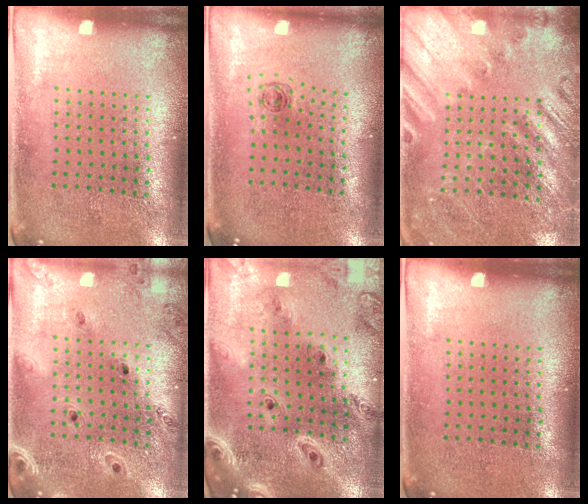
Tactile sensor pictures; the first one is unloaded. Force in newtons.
{"total": 0.5, "press": 0.3, "slide": 0.4}
{"total": 2.4, "press": 2.4, "slide": 0.5}
{"total": 0.6, "press": 0.6, "slide": 0.1}
{"total": 2.5, "press": 2.2, "slide": 1.1}
{"total": 0.0}